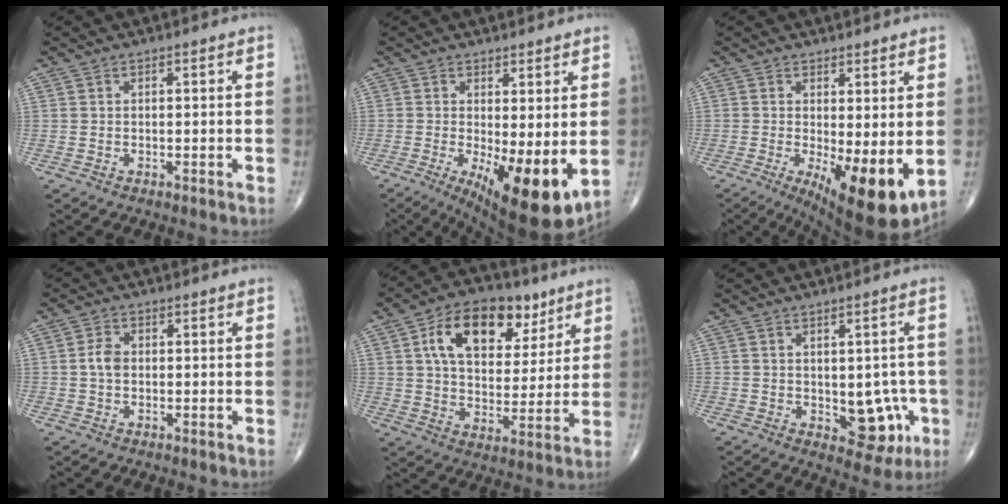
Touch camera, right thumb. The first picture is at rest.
{"total": 13.0, "force": [-1.7, 4.3, 12.1], "torque": [-0.181, -0.031, -0.013]}
{"total": 11.6, "force": [-1.4, 3.7, 10.9], "torque": [-0.162, -0.030, -0.011]}
{"total": 3.1, "force": [0.0, 2.2, 2.2], "torque": [-0.041, 0.006, -0.005]}
{"total": 17.6, "force": [7.7, 10.5, 11.9], "torque": [-0.154, -0.013, 0.128]}
{"total": 8.4, "force": [-1.6, 5.1, 6.4], "torque": [-0.039, 0.000, -0.009]}